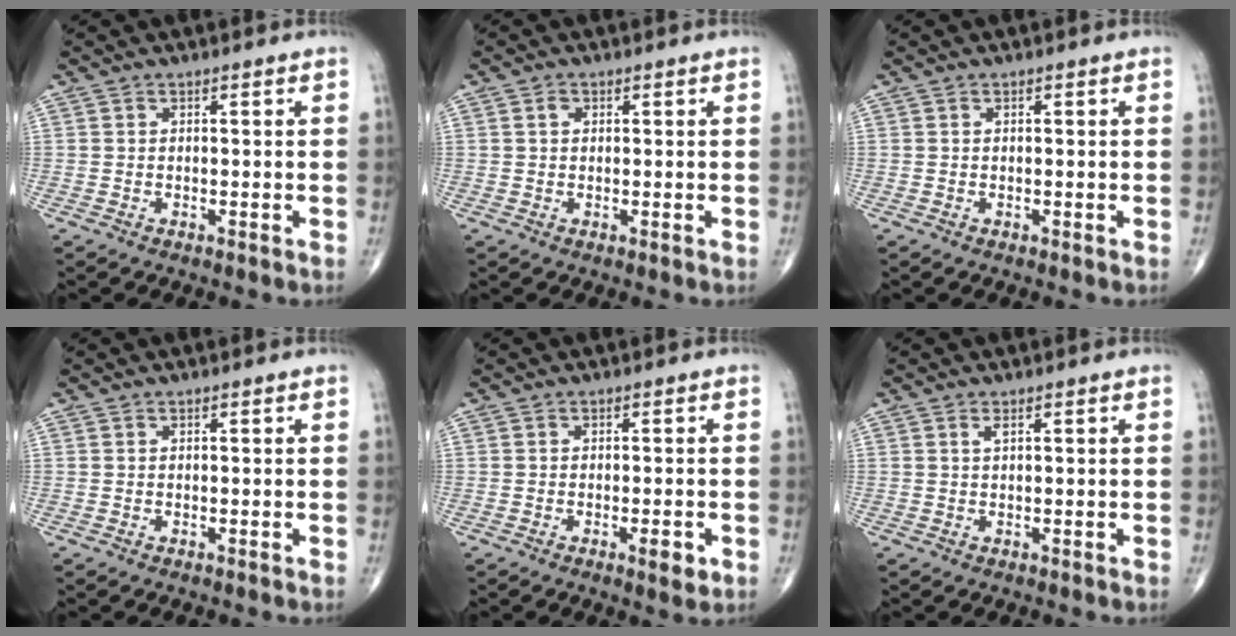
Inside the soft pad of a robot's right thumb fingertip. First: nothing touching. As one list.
[{"total": 1.3, "force": [0.4, 1.0, 0.7], "torque": [-0.011, 0.003, 0.006]}, {"total": 0.0}, {"total": 0.0}, {"total": 3.0, "force": [-1.2, 0.9, 2.6], "torque": [-0.034, -0.003, -0.017]}, {"total": 0.8, "force": [0.4, 0.2, 0.7], "torque": [-0.016, 0.001, 0.007]}]